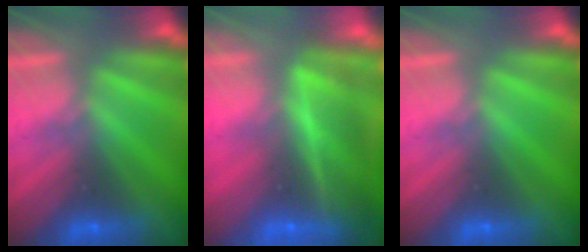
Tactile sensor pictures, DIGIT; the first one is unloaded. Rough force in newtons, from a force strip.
{"total": 7.8}
{"total": 0.0}